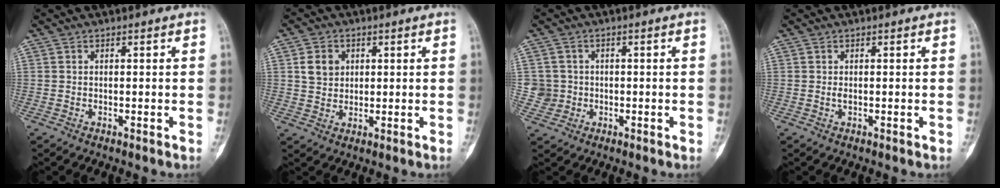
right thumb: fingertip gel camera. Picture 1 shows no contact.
{"total": 5.0, "force": [1.5, 4.2, 2.3], "torque": [-0.021, -0.005, 0.026]}
{"total": 3.8, "force": [-0.1, 3.8, 0.0], "torque": [0.023, 0.007, -0.007]}
{"total": 0.9, "force": [-0.1, 0.4, 0.8], "torque": [-0.013, -0.001, -0.002]}